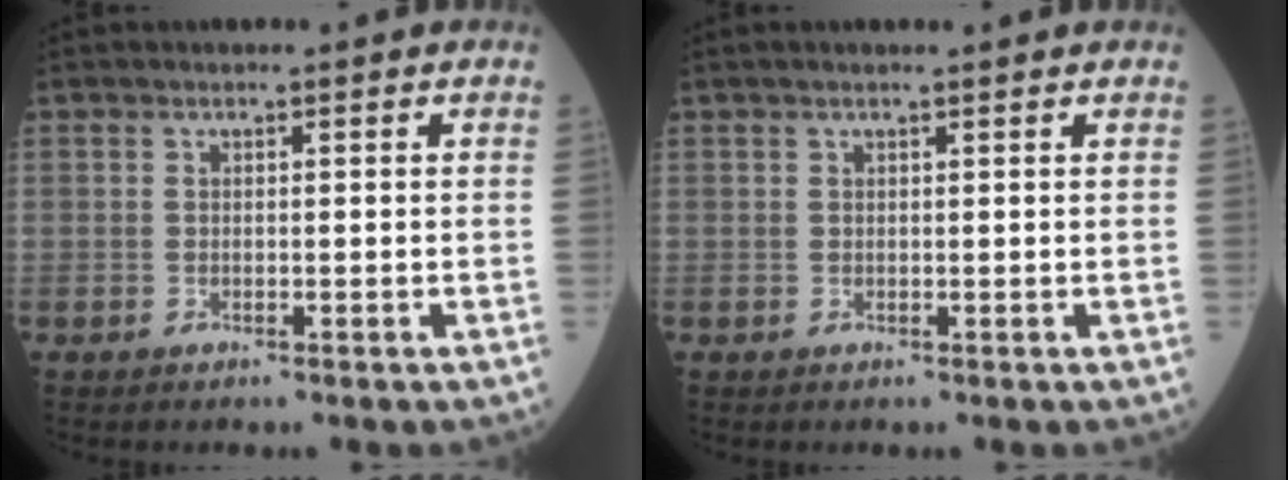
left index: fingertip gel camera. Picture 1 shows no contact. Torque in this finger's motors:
{"motor_torque": [0.38, -0.29, 0.07, 0.00]}